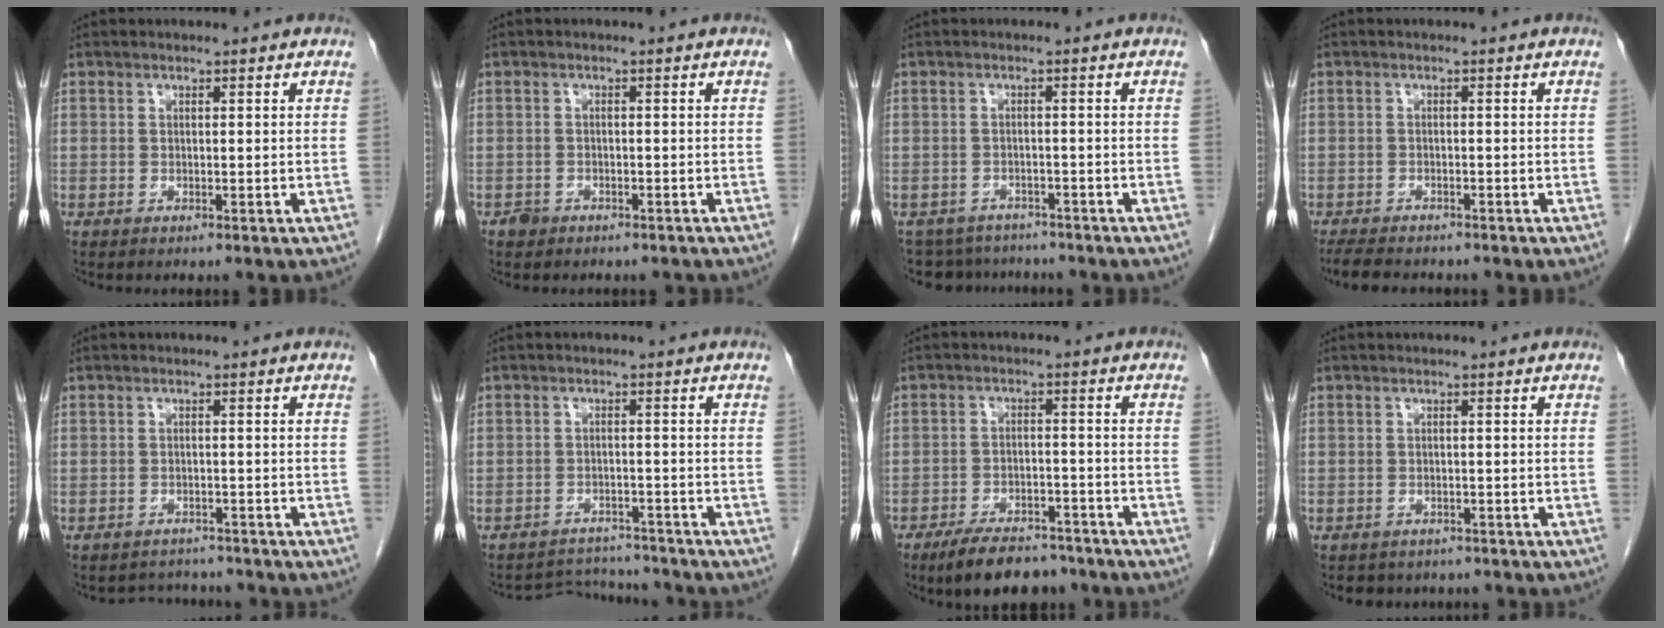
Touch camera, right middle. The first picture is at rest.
{"total": 2.1, "force": [-1.6, 1.3, 0.3], "torque": [-0.012, 0.004, -0.022]}
{"total": 7.3, "force": [-6.7, 3.0, 0.3], "torque": [-0.007, 0.008, -0.089]}
{"total": 5.8, "force": [-5.1, 1.6, 2.4], "torque": [-0.041, -0.012, -0.078]}
{"total": 3.6, "force": [-3.4, 1.2, -0.6], "torque": [0.007, 0.009, -0.049]}
{"total": 5.6, "force": [-5.4, 0.9, -1.2], "torque": [0.018, 0.013, -0.080]}
{"total": 9.5, "force": [-7.8, 3.6, 4.0], "torque": [-0.060, -0.001, -0.124]}
{"total": 4.6, "force": [-4.0, 2.3, 0.5], "torque": [-0.007, 0.005, -0.047]}